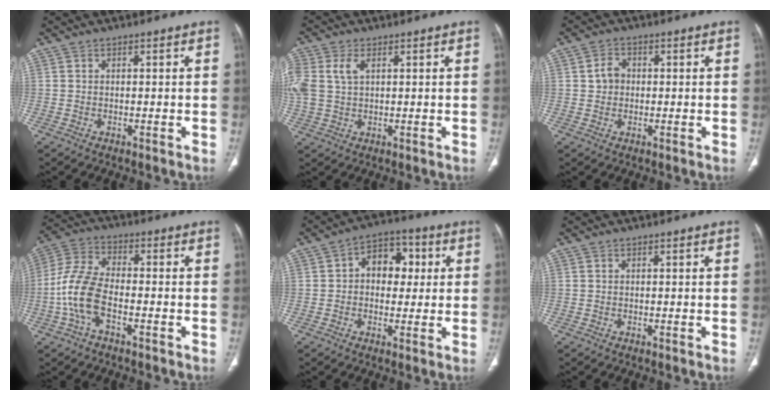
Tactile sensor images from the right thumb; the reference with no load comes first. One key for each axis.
{"total": 7.9, "fx": 2.2, "fy": 4.9, "fz": 5.7, "tx": -0.152, "ty": 0.014, "tz": 0.050}
{"total": 3.3, "fx": 0.2, "fy": 2.8, "fz": 1.7, "tx": -0.019, "ty": 0.008, "tz": 0.000}
{"total": 10.0, "fx": -3.0, "fy": 5.0, "fz": 8.1, "tx": -0.182, "ty": 0.032, "tz": -0.066}
{"total": 9.3, "fx": 1.5, "fy": 6.6, "fz": 6.3, "tx": -0.048, "ty": 0.015, "tz": 0.014}
{"total": 0.0}